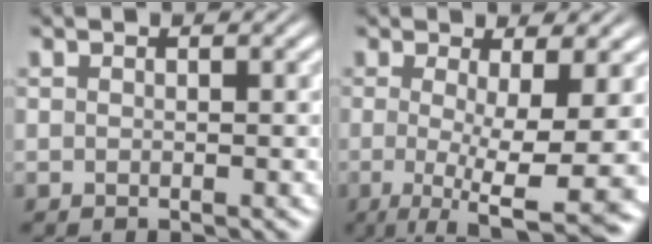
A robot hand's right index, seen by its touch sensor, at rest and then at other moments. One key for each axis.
{"total": 8.7, "fx": -3.9, "fy": 2.6, "fz": 7.3, "tx": -0.117, "ty": -0.047, "tz": -0.036}